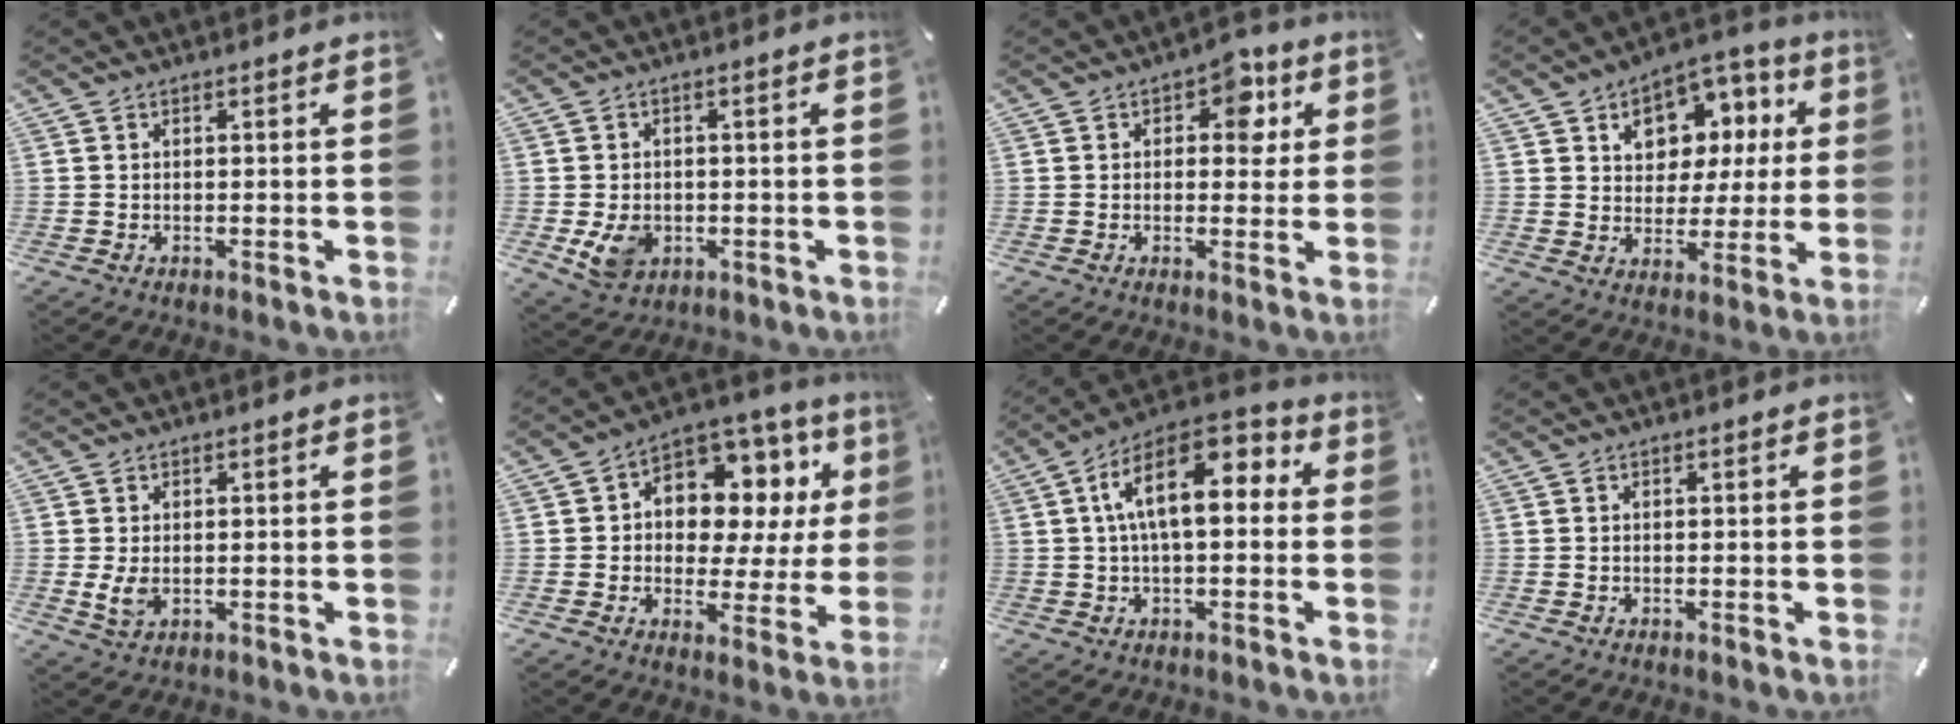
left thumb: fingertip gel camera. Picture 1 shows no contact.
{"total": 6.5, "force": [-1.1, 5.3, 3.6], "torque": [-0.071, 0.000, -0.020]}
{"total": 7.2, "force": [2.6, 5.0, 4.5], "torque": [-0.043, -0.003, 0.037]}
{"total": 9.8, "force": [3.3, 8.4, 3.7], "torque": [-0.057, -0.022, 0.059]}
{"total": 3.8, "force": [-0.1, 2.5, 2.8], "torque": [-0.056, -0.004, -0.004]}
{"total": 11.1, "force": [4.2, 8.7, 5.6], "torque": [-0.080, -0.043, 0.080]}
{"total": 14.1, "force": [3.4, 6.8, 11.9], "torque": [-0.215, -0.011, 0.058]}
{"total": 0.0}